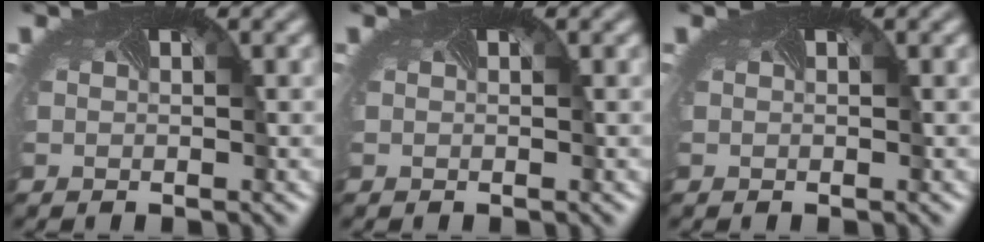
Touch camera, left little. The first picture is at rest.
{"total": 0.0}
{"total": 0.0}